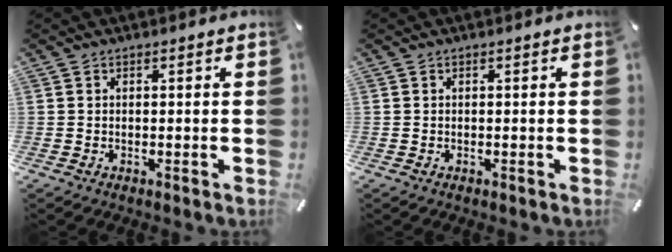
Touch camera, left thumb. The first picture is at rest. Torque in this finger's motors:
{"motor_torque": [0.00, 0.00, 0.00, 0.00, 0.00]}